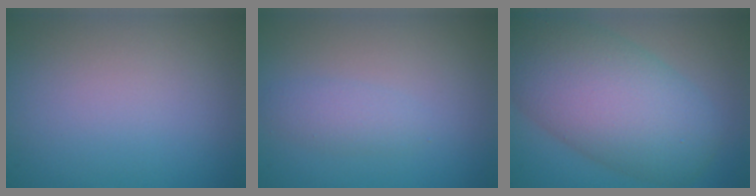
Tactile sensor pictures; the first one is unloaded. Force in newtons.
{"total": 1.7, "press": 1.7, "slide": 0.1}
{"total": 10.4, "press": 10.4, "slide": 0.4}